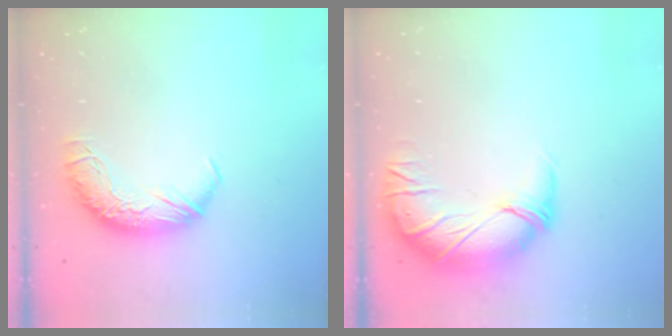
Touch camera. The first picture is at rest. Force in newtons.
{"total": 2.8, "press": 0.1, "slide": 2.8}